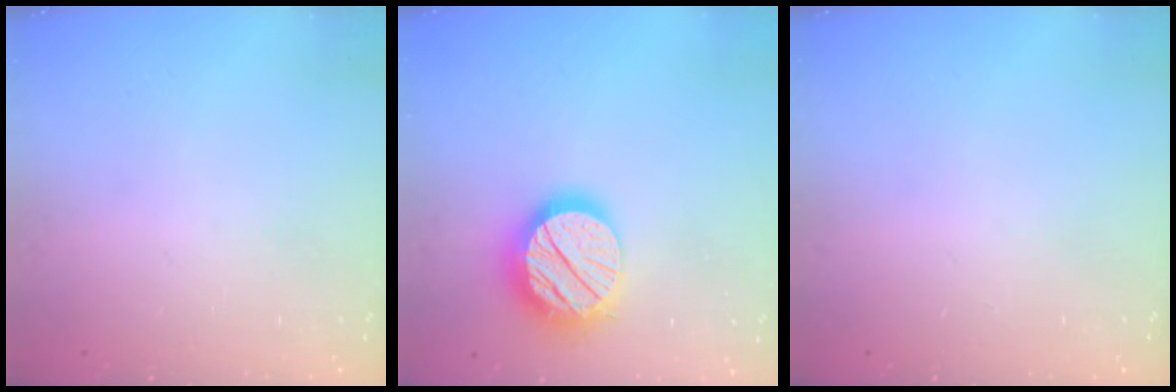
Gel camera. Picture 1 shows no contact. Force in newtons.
{"total": 16.8, "press": 16.8, "slide": 1.6}
{"total": 0.0}